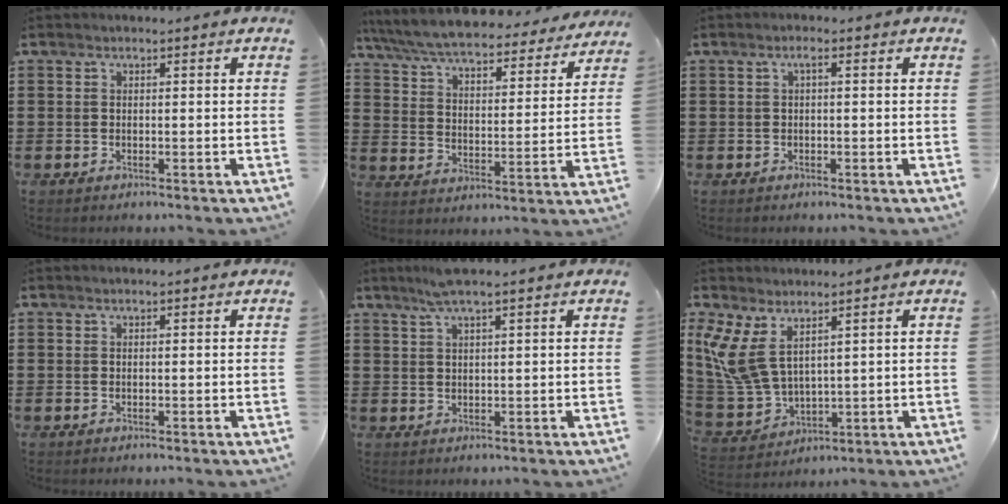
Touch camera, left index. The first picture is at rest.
{"total": 6.8, "force": [6.4, 0.4, 2.1], "torque": [-0.071, -0.042, 0.109]}
{"total": 1.2, "force": [-0.1, 0.2, 1.1], "torque": [-0.022, 0.003, -0.003]}
{"total": 0.0}
{"total": 3.9, "force": [2.8, 0.1, 2.7], "torque": [-0.059, 0.002, 0.050]}
{"total": 8.4, "force": [4.0, 4.2, 6.1], "torque": [-0.163, -0.021, 0.071]}